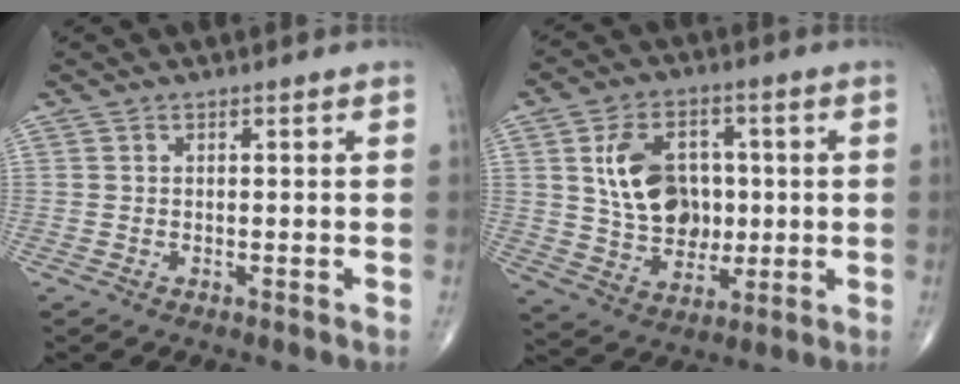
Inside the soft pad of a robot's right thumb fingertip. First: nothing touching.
{"total": 13.9, "force": [1.9, 10.2, 9.3], "torque": [-0.126, -0.001, 0.040]}